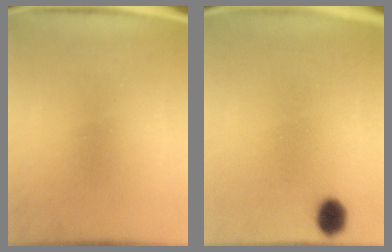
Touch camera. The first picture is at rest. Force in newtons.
{"total": 2.3}